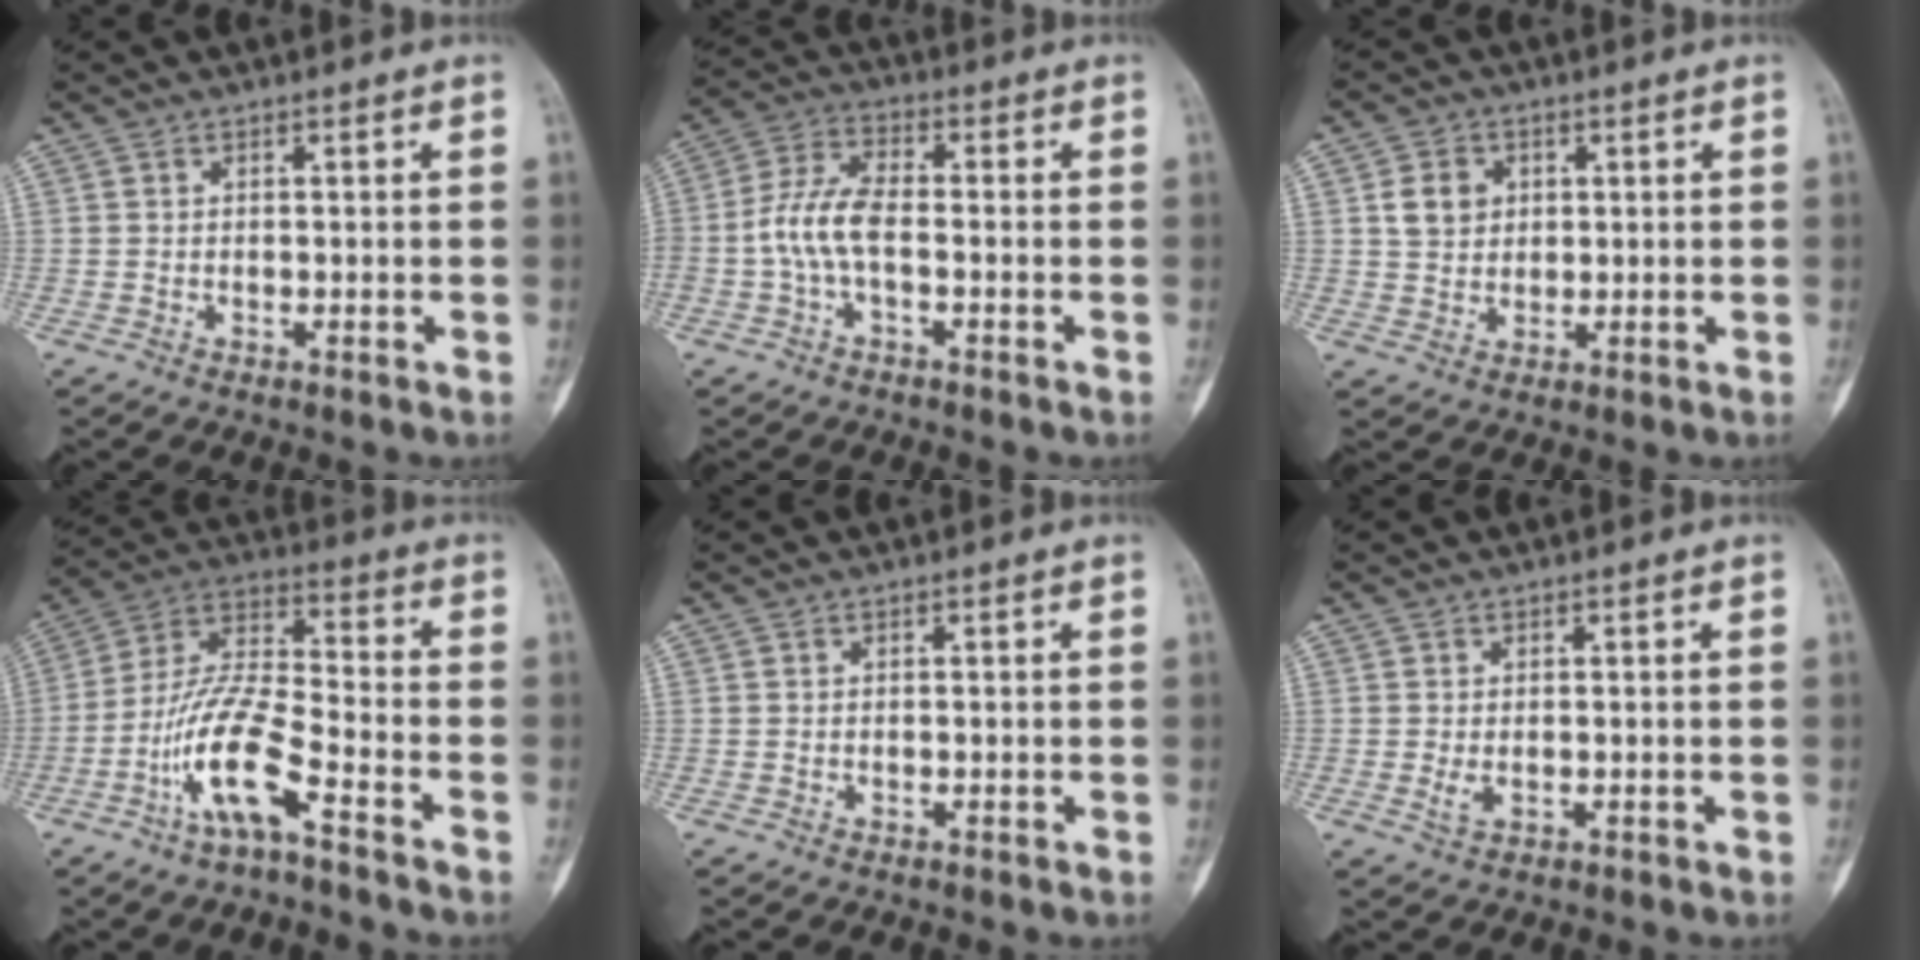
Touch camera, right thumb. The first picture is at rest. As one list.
[{"total": 7.9, "force": [-1.6, 3.8, 6.7], "torque": [-0.150, 0.028, -0.037]}, {"total": 5.6, "force": [1.5, 4.7, 2.6], "torque": [-0.025, -0.005, 0.026]}, {"total": 12.5, "force": [-6.6, 2.8, 10.2], "torque": [-0.216, 0.052, -0.134]}, {"total": 0.0}, {"total": 1.5, "force": [-0.1, 0.9, 1.2], "torque": [-0.027, -0.005, 0.001]}]